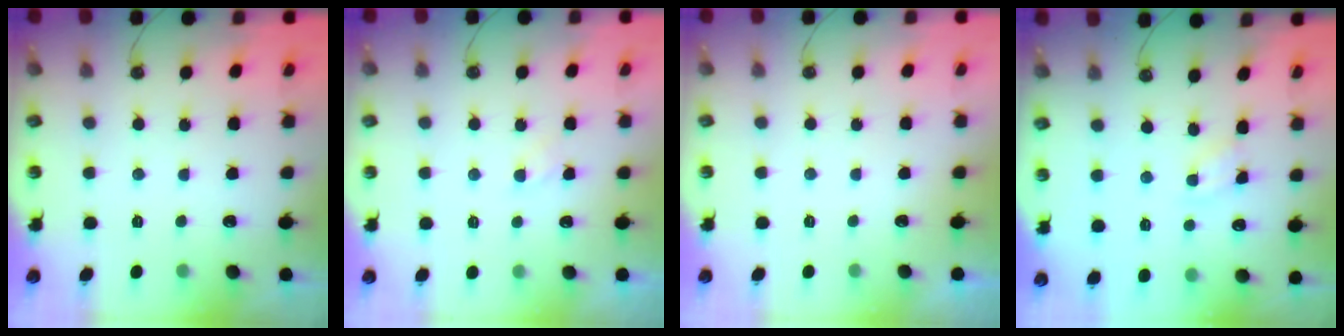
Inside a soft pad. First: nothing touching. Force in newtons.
{"total": 2.9, "press": 2.8, "slide": 0.4}
{"total": 0.0}
{"total": 2.0, "press": 2.0, "slide": 0.3}